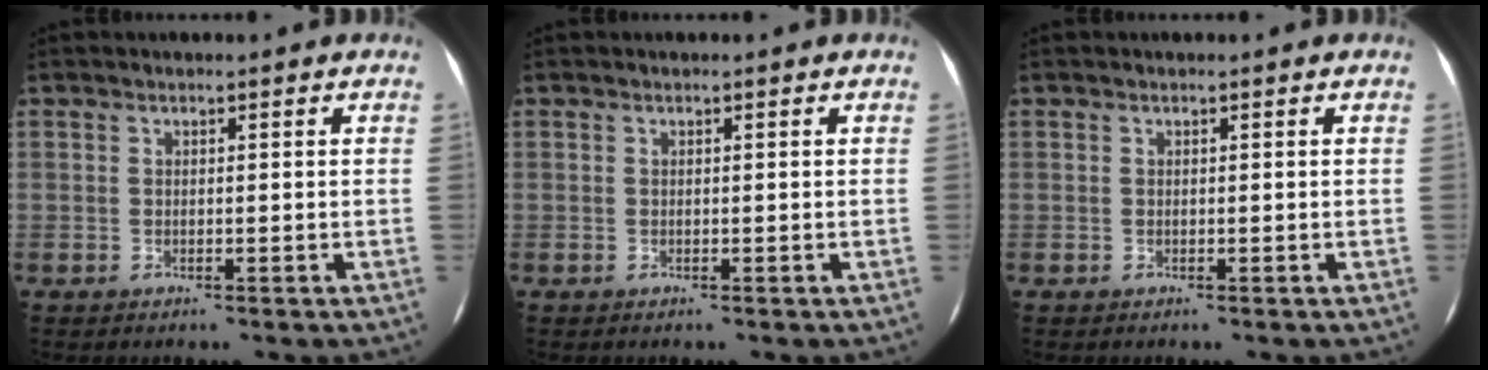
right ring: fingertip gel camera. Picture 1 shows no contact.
{"total": 0.0}
{"total": 0.0}